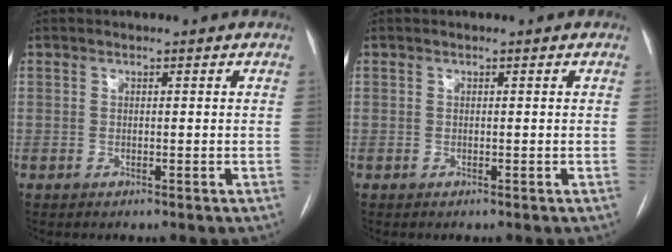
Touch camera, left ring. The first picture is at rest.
{"total": 0.0}